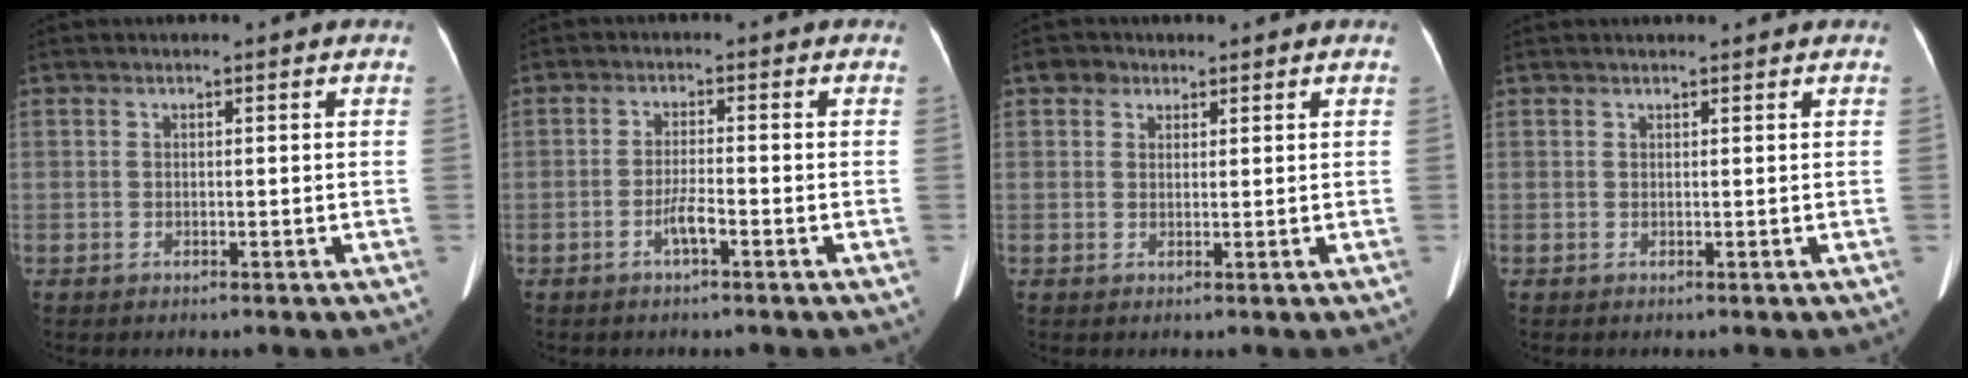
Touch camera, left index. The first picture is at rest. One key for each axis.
{"total": 2.5, "fx": -1.7, "fy": -0.1, "fz": 1.8, "tx": -0.034, "ty": -0.009, "tz": -0.031}
{"total": 1.6, "fx": 0.8, "fy": 1.4, "fz": 0.2, "tx": -0.002, "ty": 0.003, "tz": 0.014}
{"total": 3.3, "fx": 3.1, "fy": 0.3, "fz": 1.1, "tx": -0.012, "ty": 0.013, "tz": 0.034}